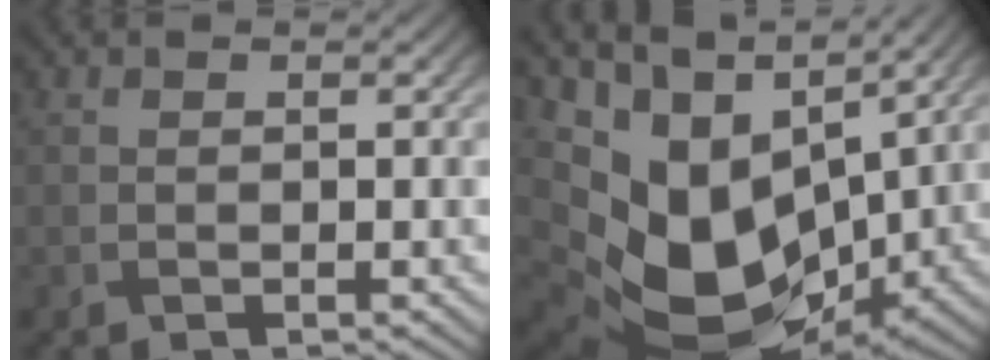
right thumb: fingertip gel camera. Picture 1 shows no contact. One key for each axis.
{"total": 16.4, "fx": 1.3, "fy": 11.2, "fz": 11.9, "tx": -0.257, "ty": -0.036, "tz": 0.045}